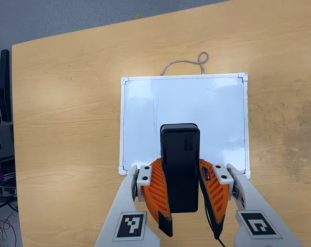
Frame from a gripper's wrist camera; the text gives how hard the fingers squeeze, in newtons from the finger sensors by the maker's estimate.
{"total": 7.9, "left": 6.8, "right": 9.1}